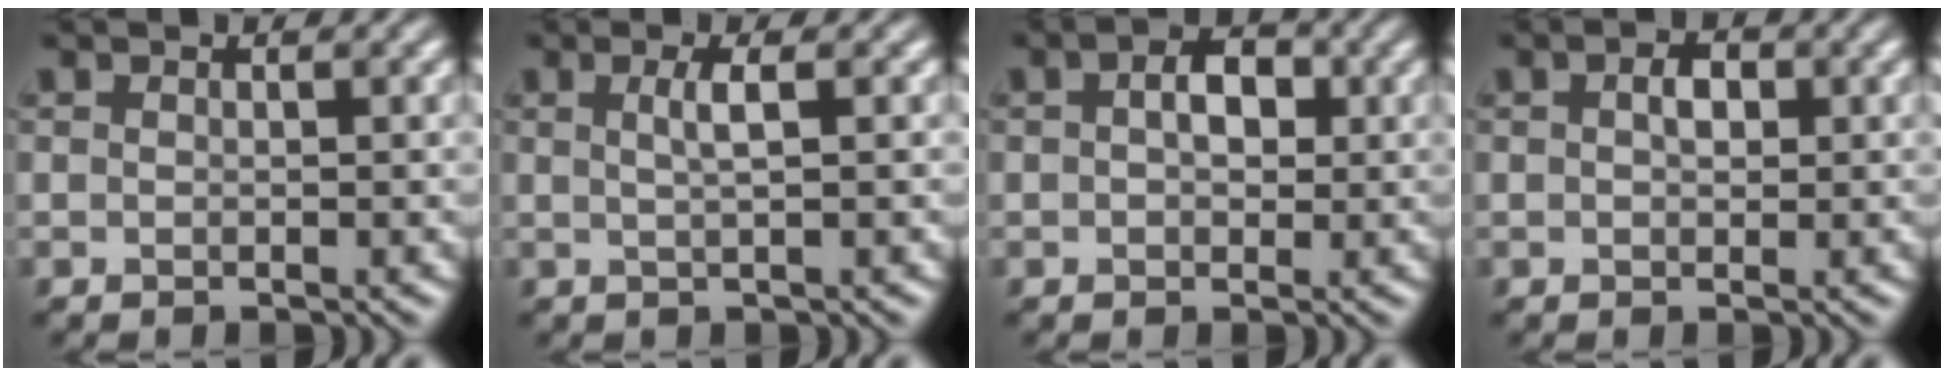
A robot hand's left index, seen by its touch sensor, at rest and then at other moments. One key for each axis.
{"total": 2.0, "fx": 0.4, "fy": 0.5, "fz": 1.9, "tx": -0.032, "ty": 0.003, "tz": 0.004}
{"total": 3.3, "fx": 0.7, "fy": 2.0, "fz": 2.5, "tx": -0.039, "ty": 0.007, "tz": 0.005}
{"total": 1.8, "fx": 0.4, "fy": 1.1, "fz": 1.4, "tx": -0.024, "ty": 0.004, "tz": 0.002}